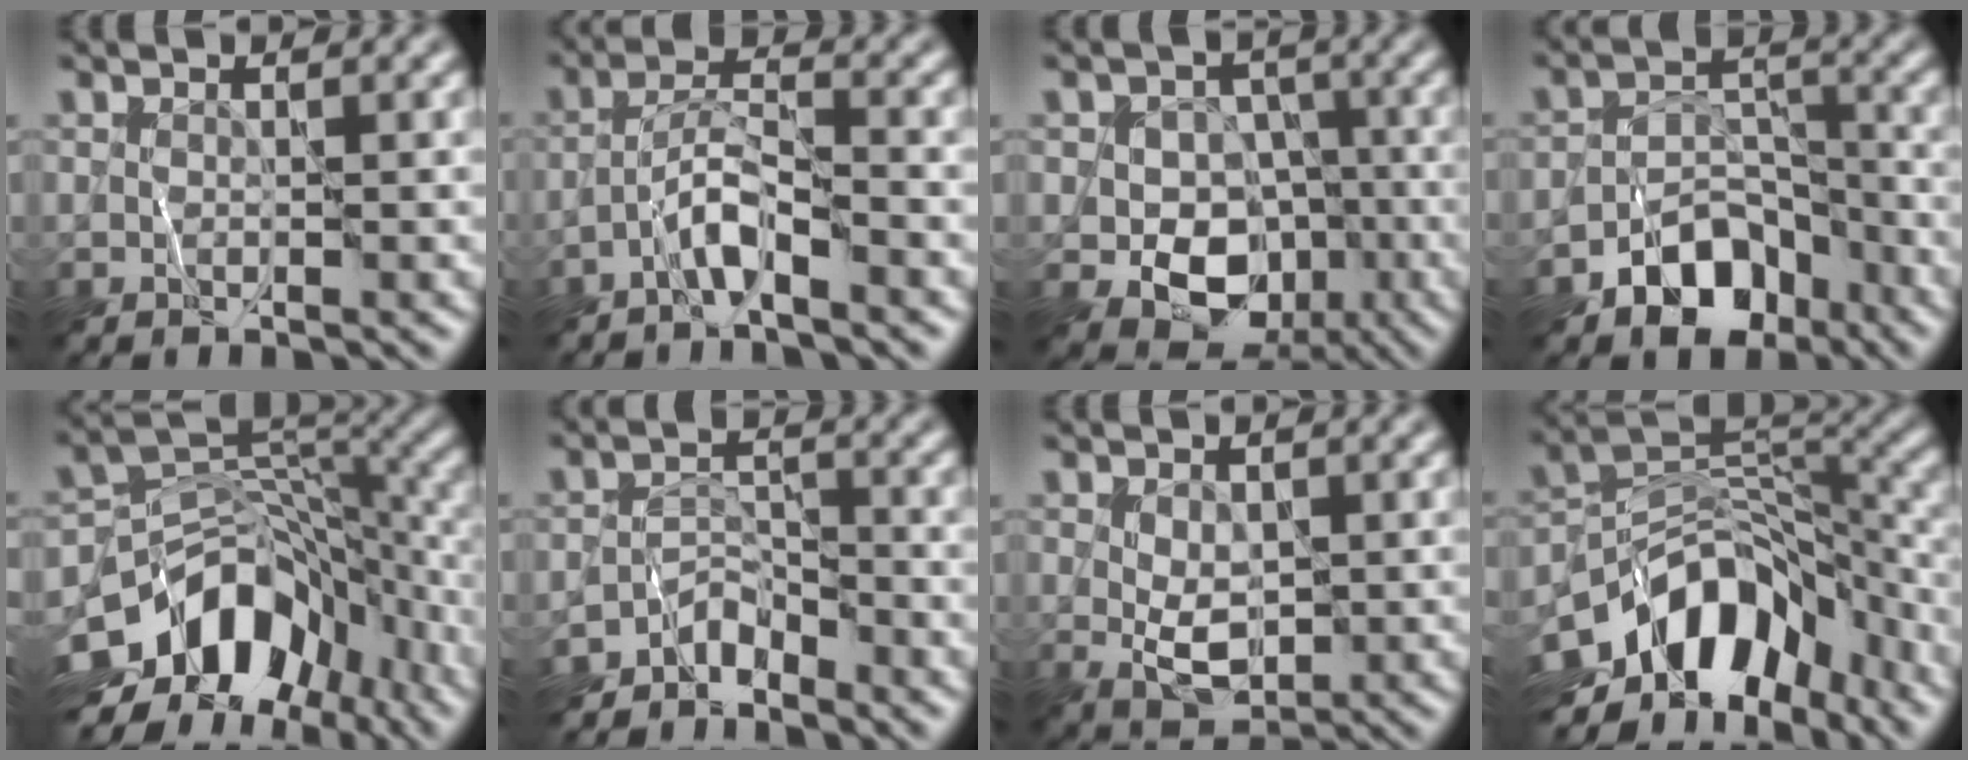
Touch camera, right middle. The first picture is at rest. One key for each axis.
{"total": 2.9, "fx": -2.0, "fy": 0.4, "fz": 2.1, "tx": -0.040, "ty": 0.016, "tz": -0.046}
{"total": 8.3, "fx": -2.7, "fy": 6.5, "fz": 4.4, "tx": -0.038, "ty": -0.002, "tz": -0.055}
{"total": 6.1, "fx": -3.7, "fy": 4.0, "fz": 2.7, "tx": -0.024, "ty": -0.003, "tz": -0.063}
{"total": 12.7, "fx": -5.6, "fy": 8.3, "fz": 7.8, "tx": -0.130, "ty": 0.005, "tz": -0.103}
{"total": 3.3, "fx": -2.9, "fy": 1.5, "fz": 0.6, "tx": 0.004, "ty": 0.002, "tz": -0.060}
{"total": 3.5, "fx": 0.1, "fy": 2.1, "fz": 2.7, "tx": -0.050, "ty": -0.009, "tz": 0.007}
{"total": 11.8, "fx": -5.5, "fy": 7.3, "fz": 7.4, "tx": -0.115, "ty": 0.010, "tz": -0.105}